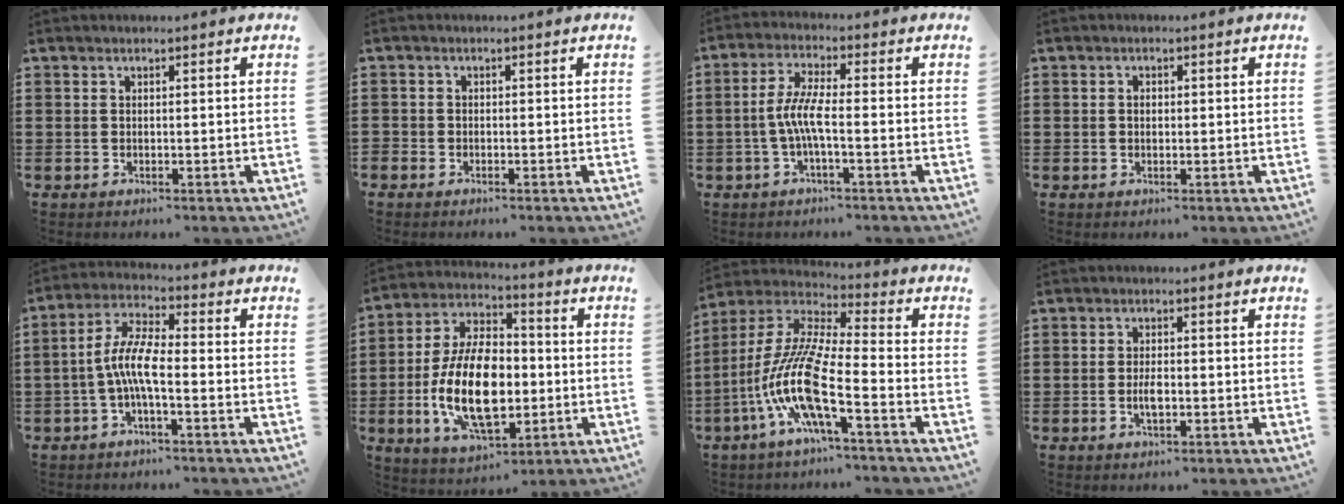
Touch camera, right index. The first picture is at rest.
{"total": 0.9, "force": [-0.8, 0.5, 0.0], "torque": [-0.001, 0.003, -0.018]}
{"total": 5.4, "force": [-1.4, 1.0, 5.1], "torque": [-0.120, -0.007, -0.036]}
{"total": 1.0, "force": [0.0, 0.7, 0.7], "torque": [-0.016, 0.004, -0.001]}
{"total": 7.2, "force": [-1.9, 1.9, 6.7], "torque": [-0.149, -0.008, -0.041]}
{"total": 14.9, "force": [-2.6, 8.0, 12.3], "torque": [-0.257, -0.011, -0.051]}
{"total": 12.5, "force": [-6.0, 1.7, 10.8], "torque": [-0.258, -0.029, -0.130]}
{"total": 2.8, "force": [-0.7, 1.1, 2.5], "torque": [-0.055, -0.002, -0.014]}